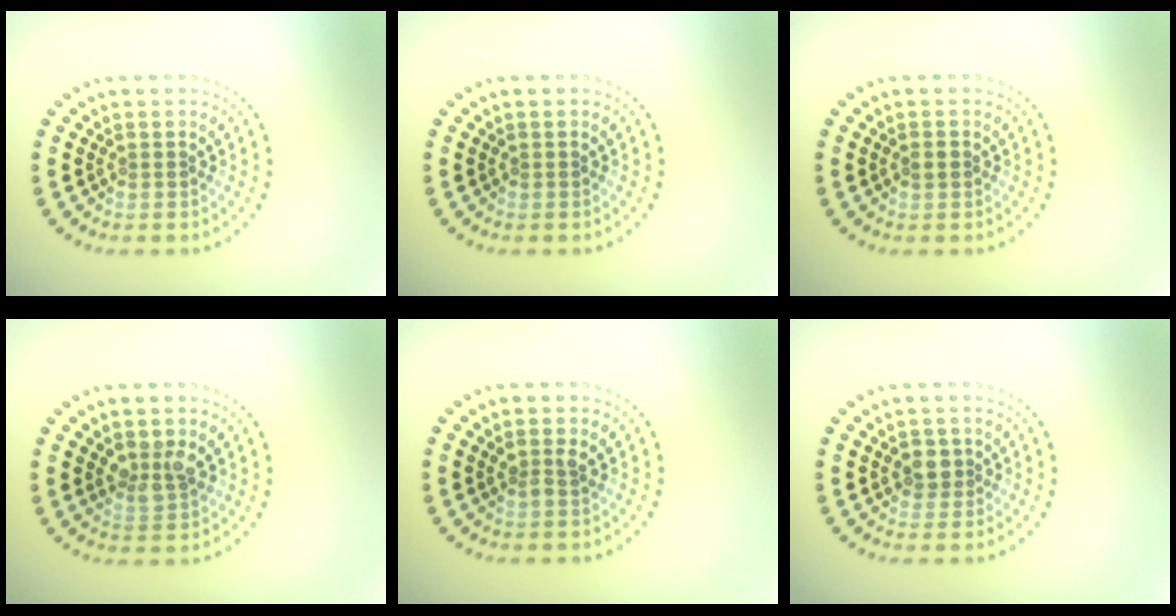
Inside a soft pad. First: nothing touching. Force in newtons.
{"total": 0.0}
{"total": 1.1, "press": 1.1, "slide": 0.1}
{"total": 2.7, "press": 2.4, "slide": 1.2}
{"total": 0.9, "press": 0.9, "slide": 0.3}
{"total": 1.8, "press": 1.6, "slide": 0.7}